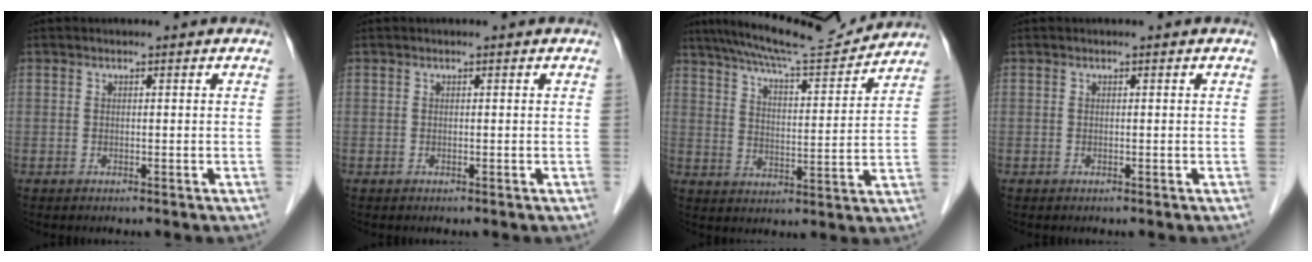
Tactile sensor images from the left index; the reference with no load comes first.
{"total": 0.0}
{"total": 14.3, "force": [13.5, 0.4, 4.8], "torque": [-0.086, 0.002, 0.203]}
{"total": 0.0}